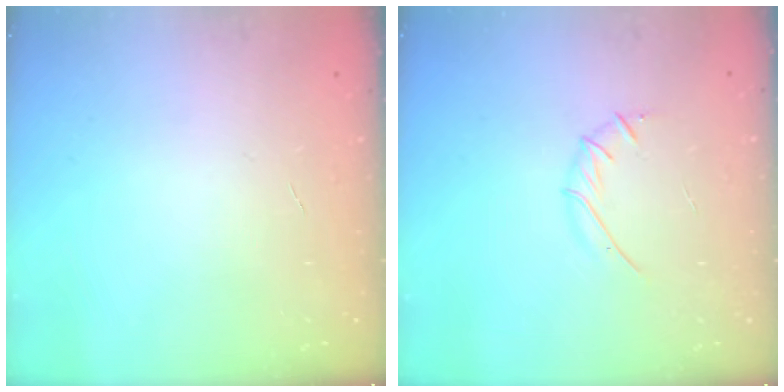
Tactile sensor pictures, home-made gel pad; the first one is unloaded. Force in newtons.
{"total": 4.2, "press": 4.1, "slide": 1.2}